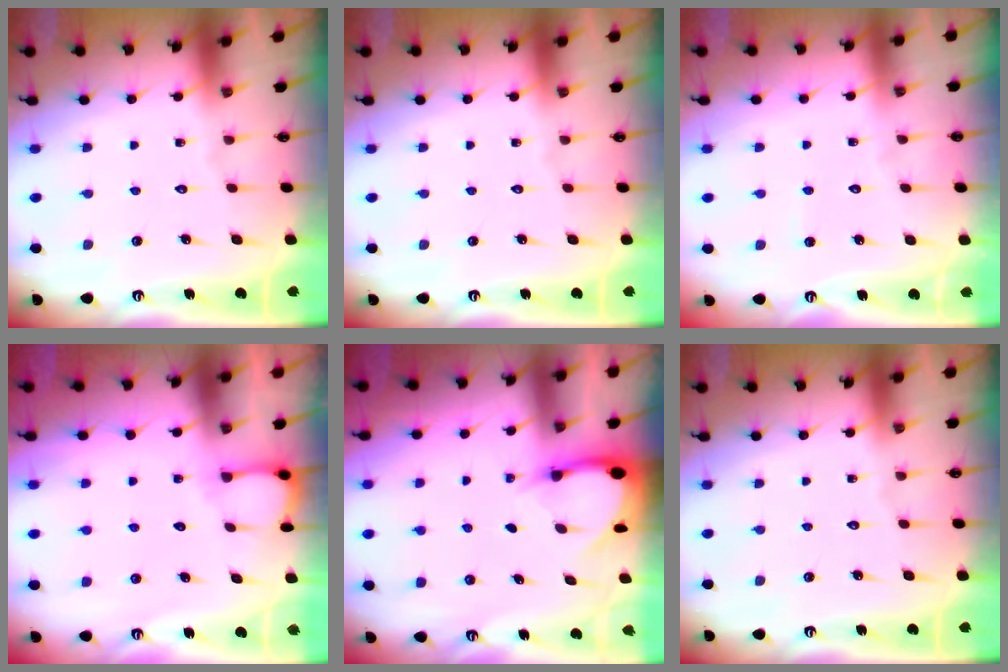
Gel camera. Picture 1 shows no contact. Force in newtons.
{"total": 0.0}
{"total": 2.9, "press": 2.9, "slide": 0.3}
{"total": 2.7, "press": 2.7, "slide": 0.3}
{"total": 3.3, "press": 3.3, "slide": 0.3}
{"total": 0.0}